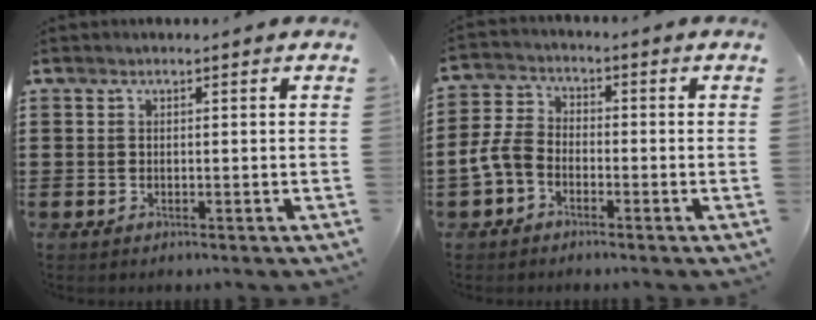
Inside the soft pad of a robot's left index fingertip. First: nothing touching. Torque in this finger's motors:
{"motor_torque": [0.31, 0.18, 0.22, 0.10]}